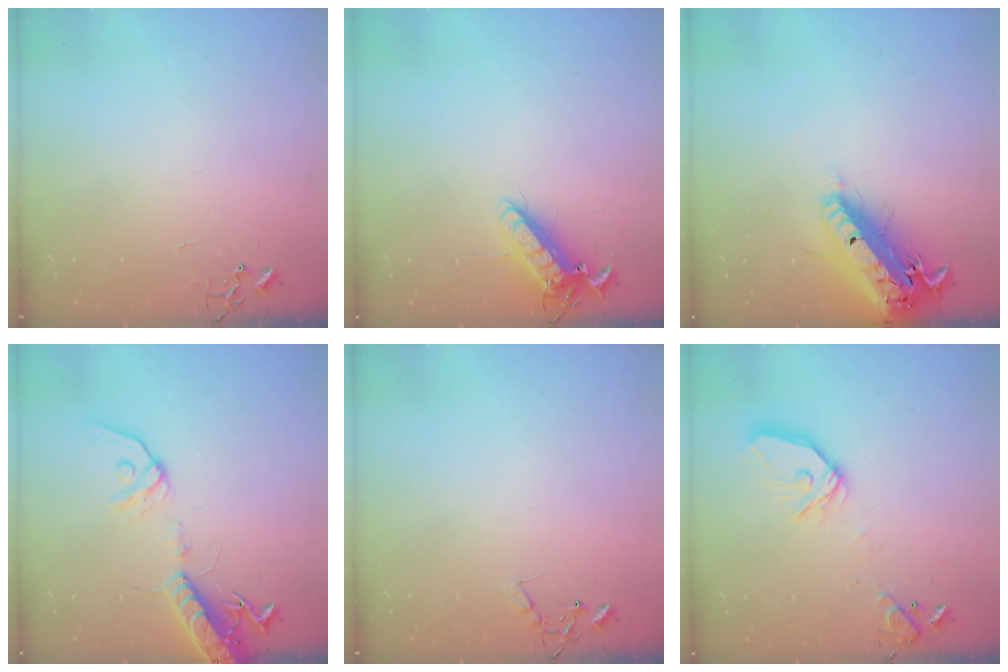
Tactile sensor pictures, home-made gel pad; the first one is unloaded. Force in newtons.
{"total": 12.6, "press": 12.4, "slide": 2.4}
{"total": 21.6, "press": 21.0, "slide": 5.0}
{"total": 15.4, "press": 15.0, "slide": 3.4}
{"total": 7.5, "press": 7.5, "slide": 0.4}
{"total": 14.7, "press": 14.6, "slide": 1.9}